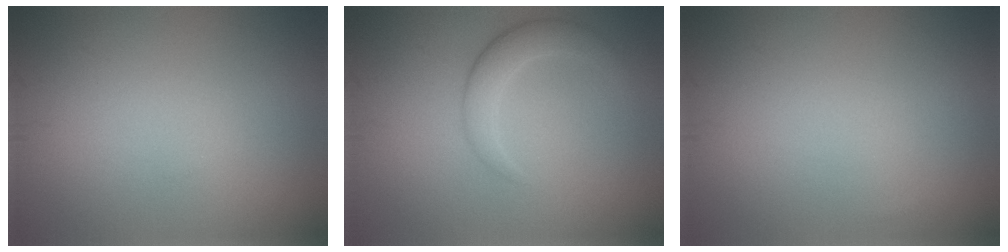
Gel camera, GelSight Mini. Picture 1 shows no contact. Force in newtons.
{"total": 2.8, "press": 2.8, "slide": 0.1}
{"total": 0.0}